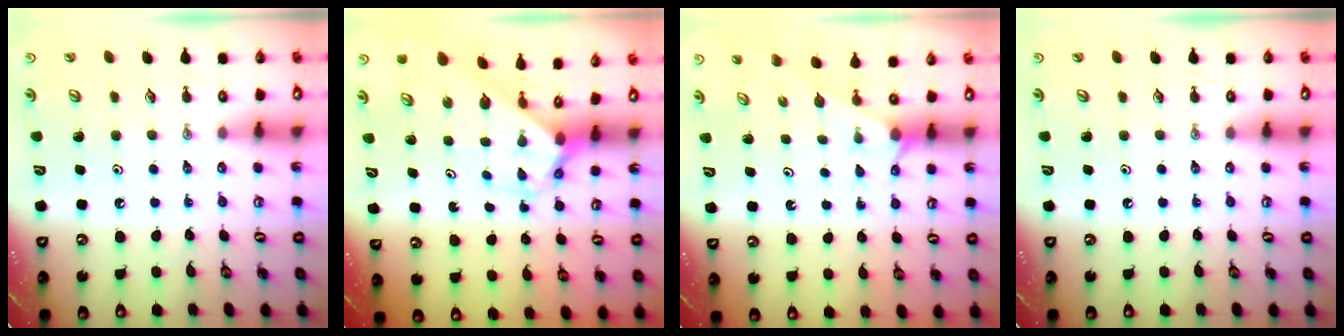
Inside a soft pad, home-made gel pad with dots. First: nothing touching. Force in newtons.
{"total": 2.7, "press": 2.7, "slide": 0.2}
{"total": 1.5, "press": 1.4, "slide": 0.2}
{"total": 0.0}